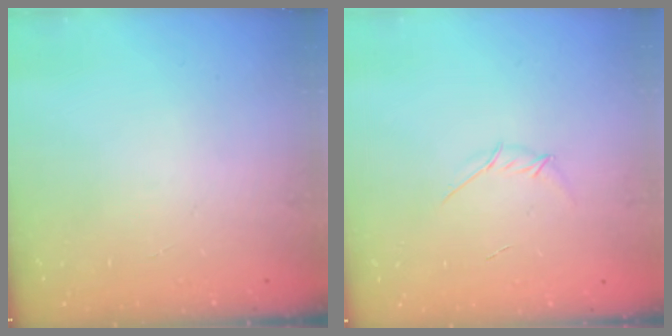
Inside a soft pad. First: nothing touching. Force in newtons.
{"total": 3.2, "press": 3.1, "slide": 0.8}